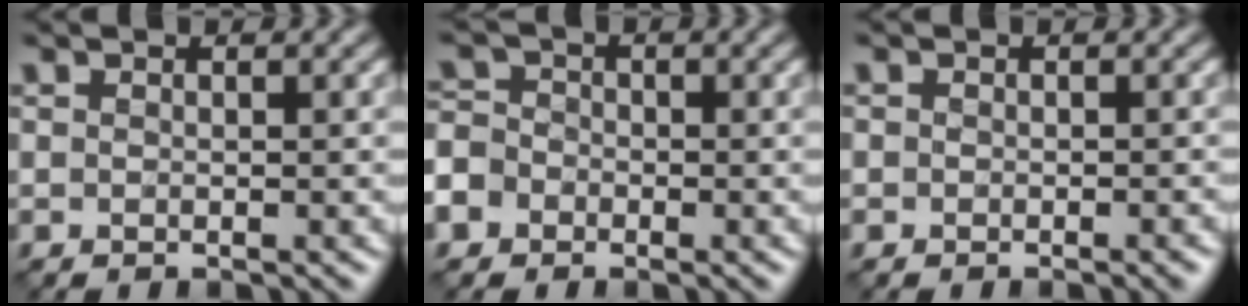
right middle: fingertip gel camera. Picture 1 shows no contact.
{"total": 5.4, "force": [-2.9, 4.2, 1.7], "torque": [-0.037, -0.005, -0.070]}
{"total": 1.1, "force": [-0.6, 0.9, 0.3], "torque": [0.004, -0.005, -0.011]}